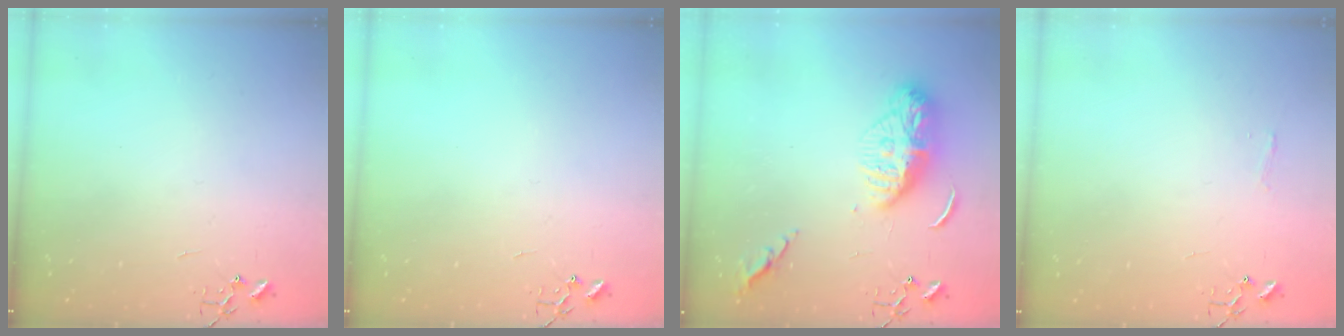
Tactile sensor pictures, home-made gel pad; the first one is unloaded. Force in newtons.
{"total": 0.0}
{"total": 13.3, "press": 13.2, "slide": 1.3}
{"total": 3.7, "press": 3.6, "slide": 0.5}